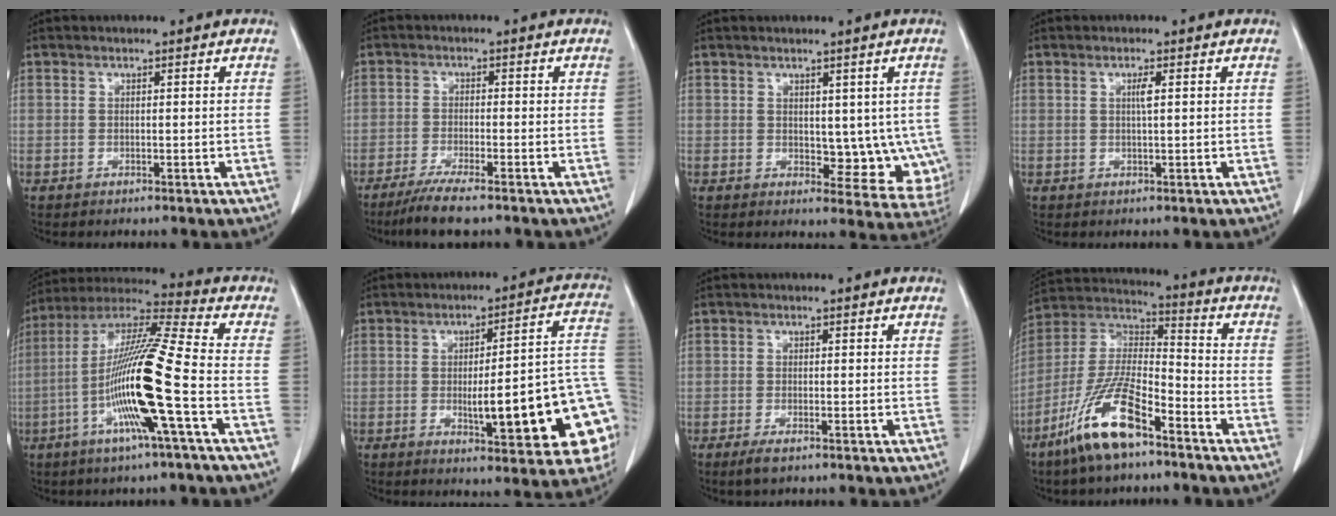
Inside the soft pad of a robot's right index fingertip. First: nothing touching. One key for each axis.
{"total": 6.0, "fx": -4.6, "fy": 0.1, "fz": 3.8, "tx": -0.069, "ty": -0.016, "tz": -0.080}
{"total": 8.1, "fx": 0.4, "fy": 4.8, "fz": 6.5, "tx": -0.056, "ty": -0.006, "tz": 0.019}
{"total": 1.4, "fx": 0.3, "fy": -0.1, "fz": 1.4, "tx": -0.026, "ty": 0.001, "tz": 0.005}
{"total": 17.0, "fx": -4.8, "fy": -0.9, "fz": 16.3, "tx": -0.321, "ty": -0.006, "tz": -0.099}
{"total": 19.2, "fx": -4.2, "fy": 3.1, "fz": 18.4, "tx": -0.162, "ty": 0.029, "tz": -0.039}
{"total": 2.2, "fx": -1.4, "fy": 0.5, "fz": 1.6, "tx": -0.033, "ty": -0.005, "tz": -0.024}
{"total": 14.5, "fx": -8.9, "fy": 3.5, "fz": 10.9, "tx": -0.228, "ty": -0.012, "tz": -0.169}